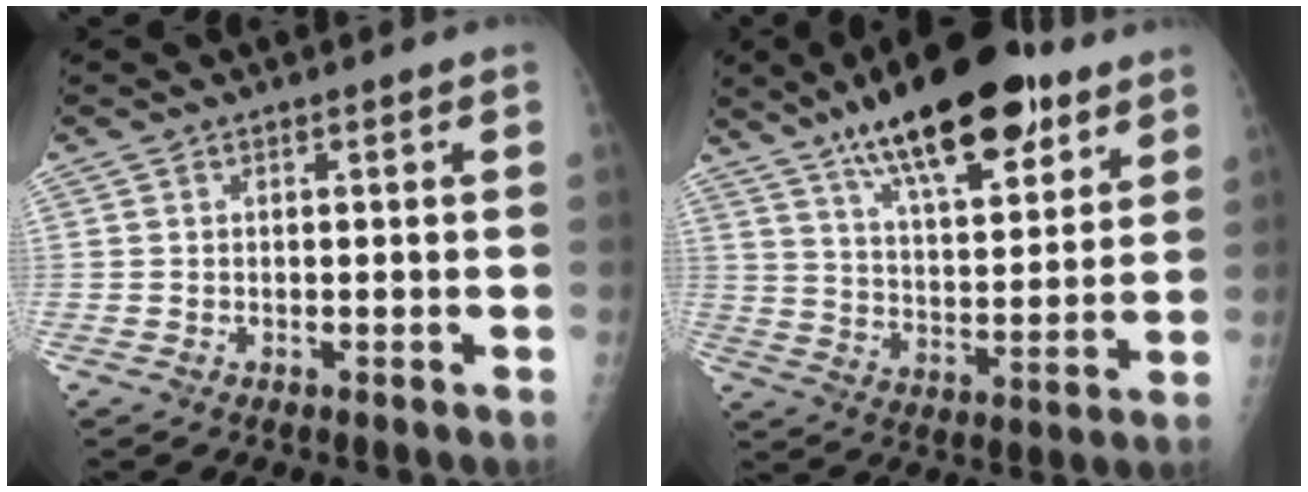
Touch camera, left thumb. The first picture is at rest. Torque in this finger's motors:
{"motor_torque": [2.61, 1.52, 1.64, -1.14, 0.47]}